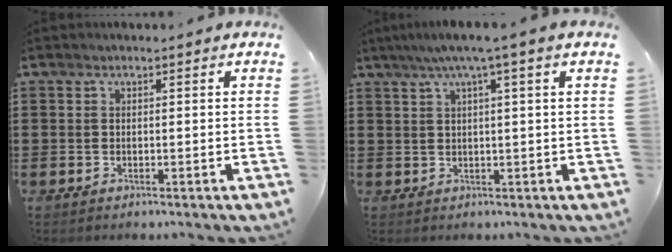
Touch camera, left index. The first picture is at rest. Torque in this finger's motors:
{"motor_torque": [2.14, 0.00, 0.82, 0.21]}